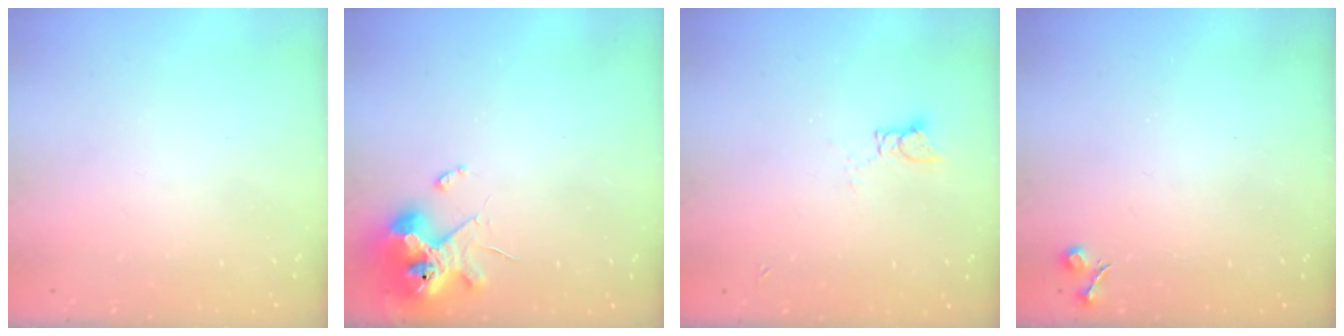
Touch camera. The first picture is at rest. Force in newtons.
{"total": 11.8, "press": 11.6, "slide": 1.9}
{"total": 3.3, "press": 3.3, "slide": 0.4}
{"total": 4.1, "press": 4.0, "slide": 0.6}